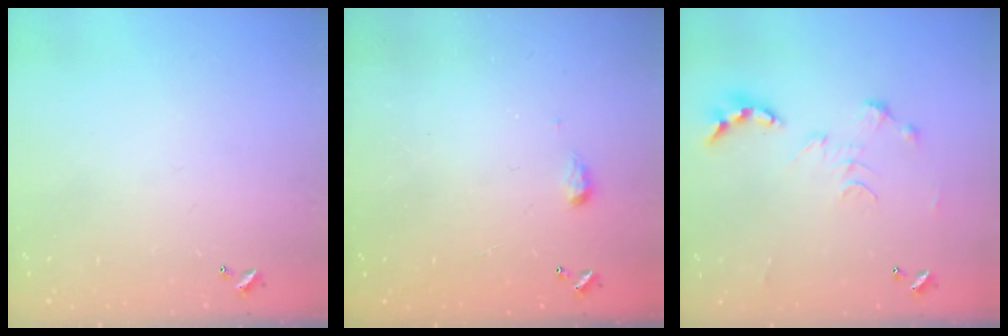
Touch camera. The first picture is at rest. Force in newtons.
{"total": 3.4, "press": 3.4, "slide": 0.4}
{"total": 0.6, "press": 0.6, "slide": 0.1}